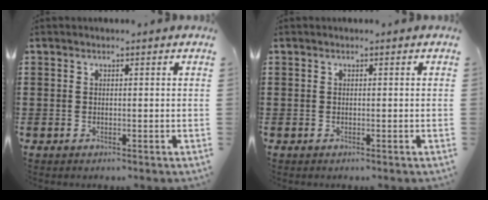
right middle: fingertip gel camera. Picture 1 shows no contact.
{"total": 0.0}